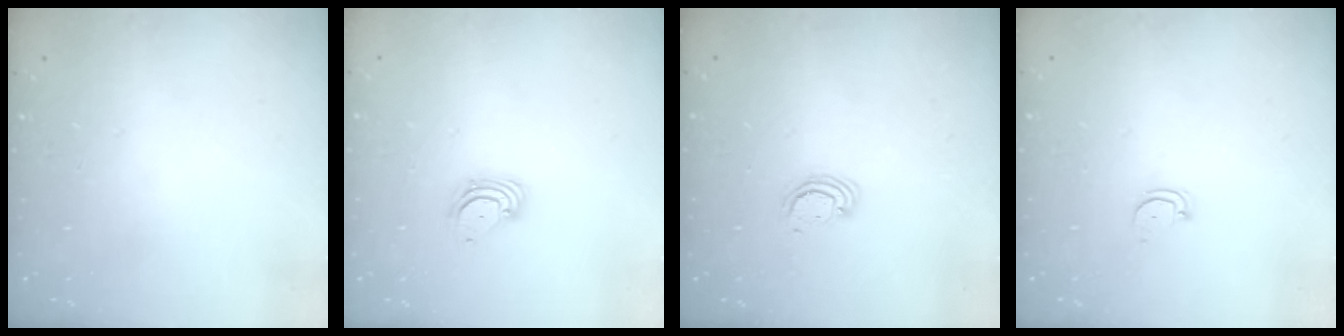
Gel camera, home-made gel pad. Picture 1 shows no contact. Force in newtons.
{"total": 3.4, "press": 3.4, "slide": 0.2}
{"total": 2.6, "press": 2.5, "slide": 0.3}
{"total": 2.3, "press": 2.3, "slide": 0.2}